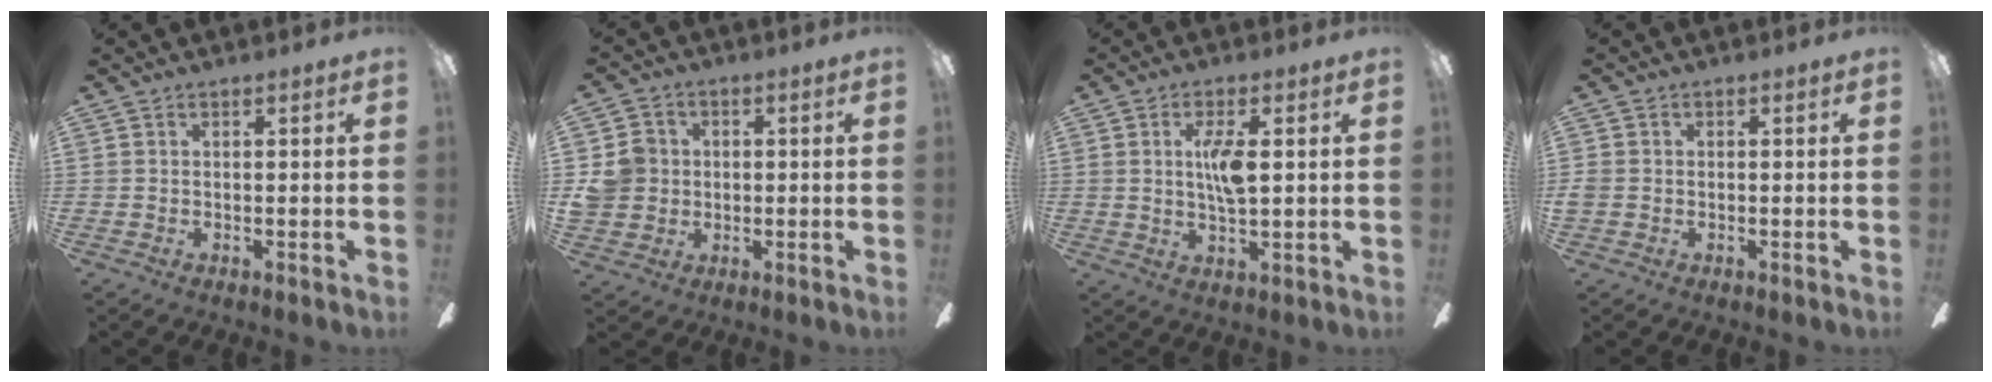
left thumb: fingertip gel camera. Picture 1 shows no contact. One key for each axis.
{"total": 7.1, "fx": 0.4, "fy": 6.7, "fz": 2.3, "tx": -0.062, "ty": 0.018, "tz": 0.012}
{"total": 6.4, "fx": 1.5, "fy": 2.1, "fz": 5.9, "tx": -0.109, "ty": 0.002, "tz": 0.022}
{"total": 1.3, "fx": -0.5, "fy": 1.0, "fz": 0.5, "tx": -0.009, "ty": 0.005, "tz": -0.010}